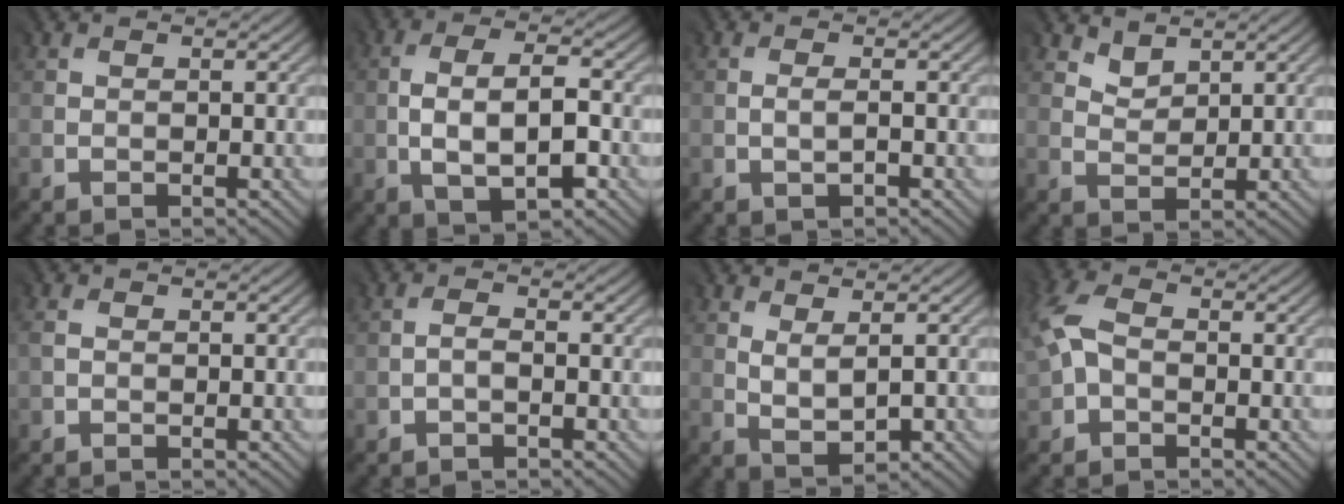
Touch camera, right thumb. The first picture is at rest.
{"total": 6.8, "force": [-1.4, 3.0, 5.9], "torque": [-0.113, 0.002, -0.024]}
{"total": 0.9, "force": [-0.5, 0.0, 0.7], "torque": [-0.017, -0.003, -0.009]}
{"total": 2.3, "force": [2.1, 0.8, 0.1], "torque": [-0.005, -0.005, 0.050]}
{"total": 0.6, "force": [-0.2, 0.4, 0.3], "torque": [-0.009, 0.000, -0.005]}
{"total": 0.8, "force": [-0.7, 0.1, 0.4], "torque": [-0.009, 0.000, -0.016]}
{"total": 2.2, "force": [1.0, 0.7, 1.8], "torque": [-0.043, -0.005, 0.027]}
{"total": 4.9, "force": [-0.1, 3.4, 3.5], "torque": [-0.105, 0.013, -0.014]}